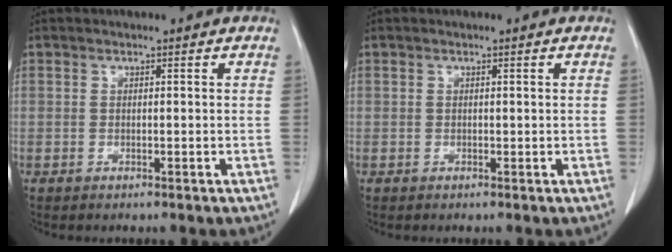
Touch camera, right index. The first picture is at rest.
{"total": 0.0}